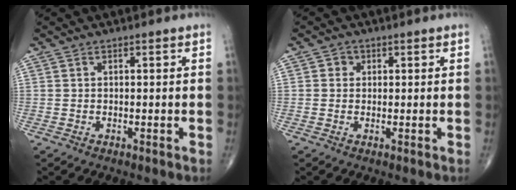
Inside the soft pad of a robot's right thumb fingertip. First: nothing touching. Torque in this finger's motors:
{"motor_torque": [-0.29, -0.12, 0.14, 0.11, -0.04]}